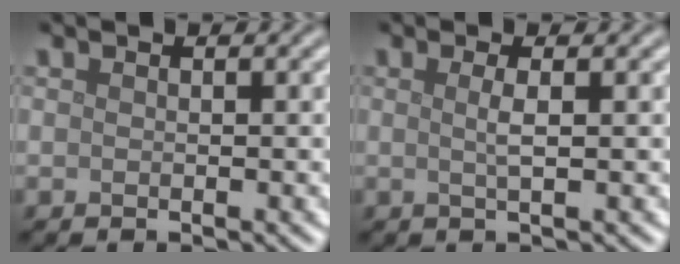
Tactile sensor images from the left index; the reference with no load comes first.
{"total": 1.5, "force": [0.2, 0.3, 1.5], "torque": [-0.027, 0.002, -0.001]}